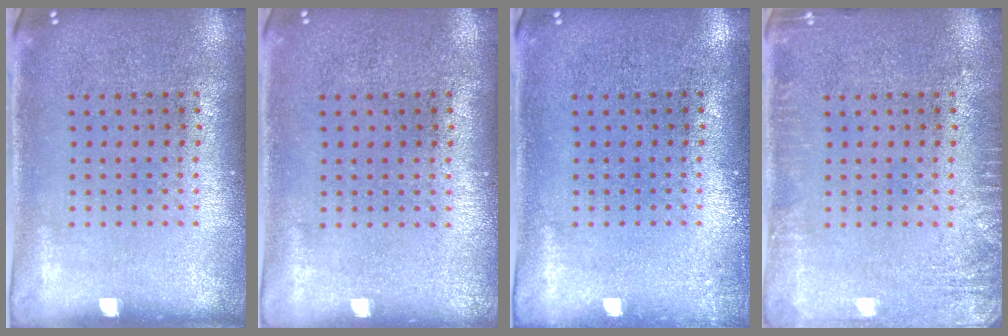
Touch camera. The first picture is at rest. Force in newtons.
{"total": 0.0}
{"total": 0.7, "press": 0.7, "slide": 0.2}
{"total": 2.1, "press": 2.1, "slide": 0.4}